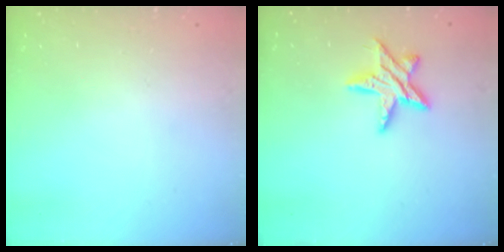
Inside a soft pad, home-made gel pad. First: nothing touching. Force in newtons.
{"total": 10.8, "press": 10.8, "slide": 0.6}